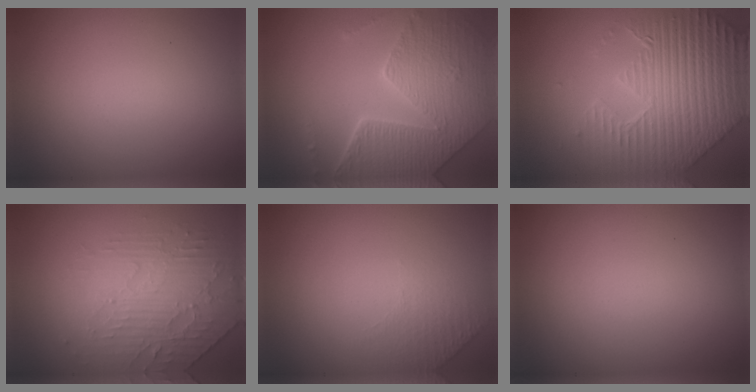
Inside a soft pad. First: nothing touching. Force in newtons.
{"total": 8.2, "press": 5.8, "slide": 5.8}
{"total": 9.3, "press": 6.5, "slide": 6.6}
{"total": 4.5, "press": 3.4, "slide": 3.0}
{"total": 1.2, "press": 0.7, "slide": 0.9}
{"total": 0.0}